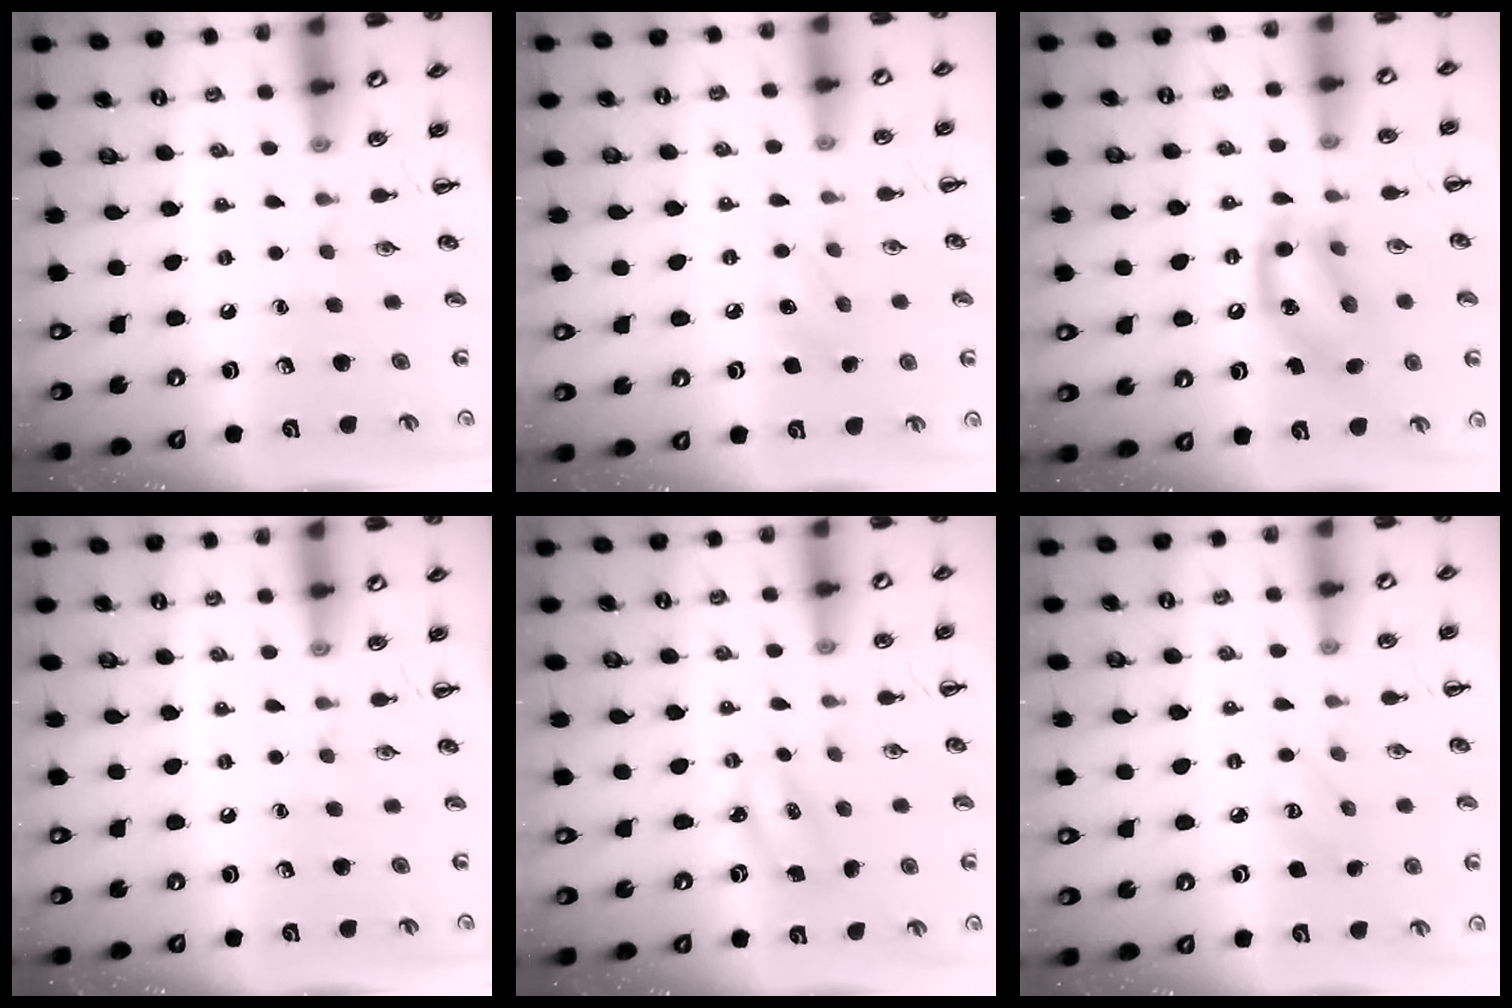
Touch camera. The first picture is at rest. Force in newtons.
{"total": 5.8, "press": 5.6, "slide": 1.3}
{"total": 14.4, "press": 14.1, "slide": 2.5}
{"total": 0.0}
{"total": 2.6, "press": 2.6, "slide": 0.5}
{"total": 3.2, "press": 3.1, "slide": 0.8}